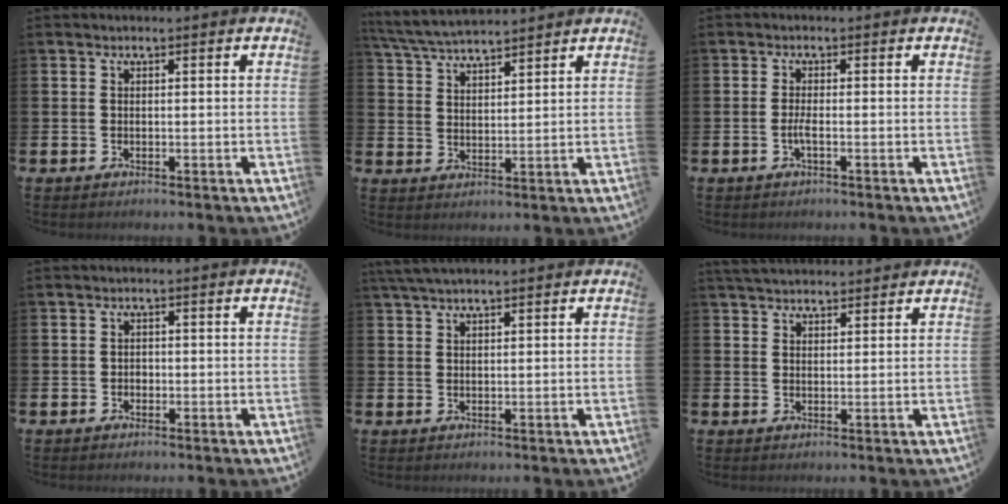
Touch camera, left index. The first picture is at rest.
{"total": 5.2, "force": [5.1, 0.6, 1.0], "torque": [-0.039, -0.023, 0.092]}
{"total": 1.4, "force": [-0.5, 0.2, 1.3], "torque": [-0.027, 0.000, -0.010]}
{"total": 0.9, "force": [-0.3, 0.8, 0.2], "torque": [0.001, 0.002, -0.010]}
{"total": 3.0, "force": [2.5, 0.6, 1.5], "torque": [-0.029, 0.000, 0.046]}
{"total": 3.4, "force": [3.3, 0.7, 0.5], "torque": [-0.011, -0.013, 0.061]}